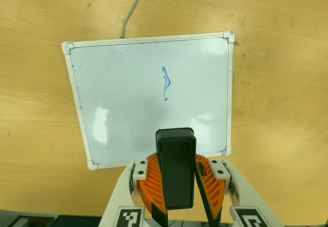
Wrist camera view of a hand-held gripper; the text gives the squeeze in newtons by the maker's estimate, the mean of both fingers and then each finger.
{"total": 9.7, "left": 10.0, "right": 9.5}